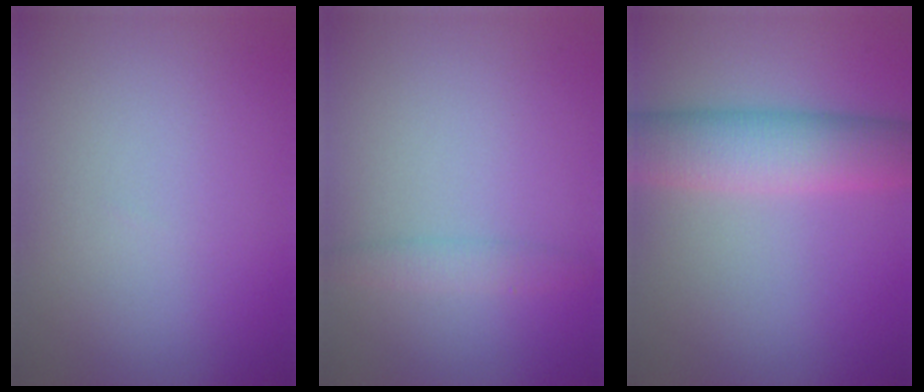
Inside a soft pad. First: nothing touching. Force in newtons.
{"total": 1.5, "press": 1.5, "slide": 0.1}
{"total": 6.7, "press": 6.7, "slide": 0.4}